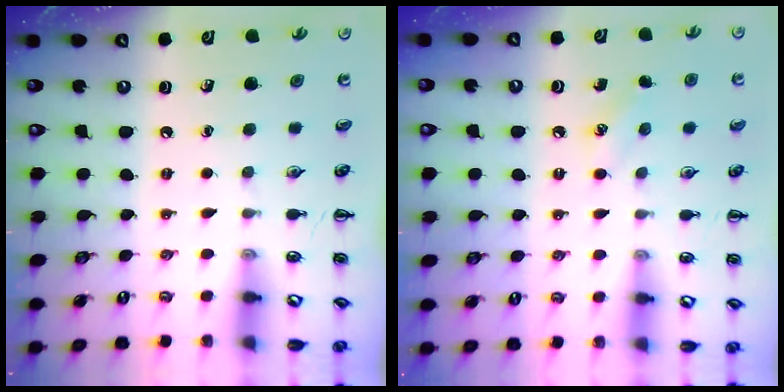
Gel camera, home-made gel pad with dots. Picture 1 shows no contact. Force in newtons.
{"total": 6.7, "press": 6.5, "slide": 1.7}